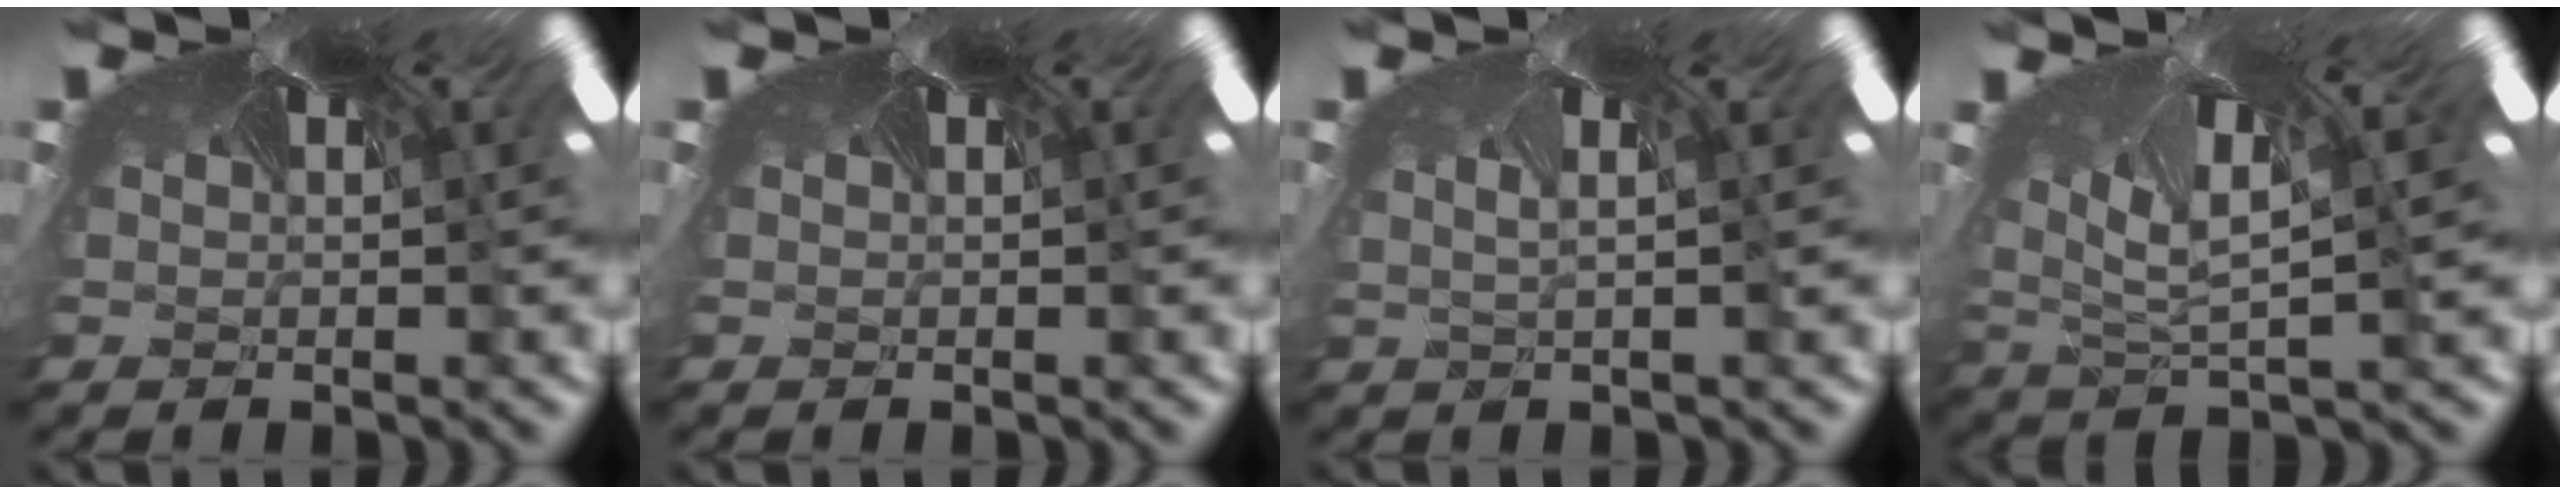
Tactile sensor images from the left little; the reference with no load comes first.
{"total": 0.0}
{"total": 2.8, "force": [-2.6, 0.5, 0.8], "torque": [-0.029, -0.038, -0.021]}
{"total": 4.1, "force": [-4.0, -0.2, -0.6], "torque": [-0.025, -0.078, -0.036]}